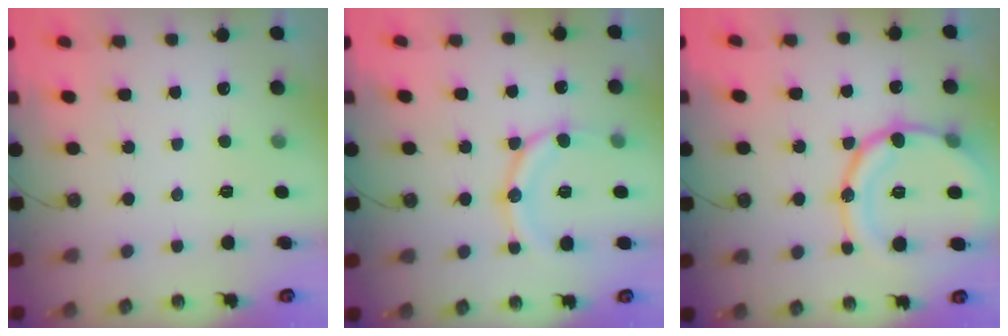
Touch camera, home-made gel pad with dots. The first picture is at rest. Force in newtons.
{"total": 14.1, "press": 13.8, "slide": 2.9}
{"total": 19.0, "press": 18.7, "slide": 3.2}